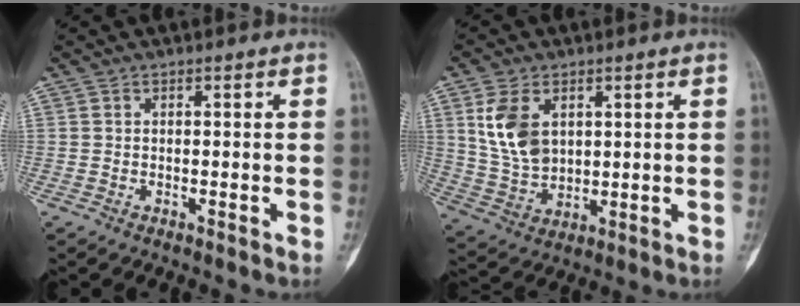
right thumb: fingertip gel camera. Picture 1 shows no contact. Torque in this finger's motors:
{"motor_torque": [-0.09, 0.49, 0.52, 0.53, 0.08]}